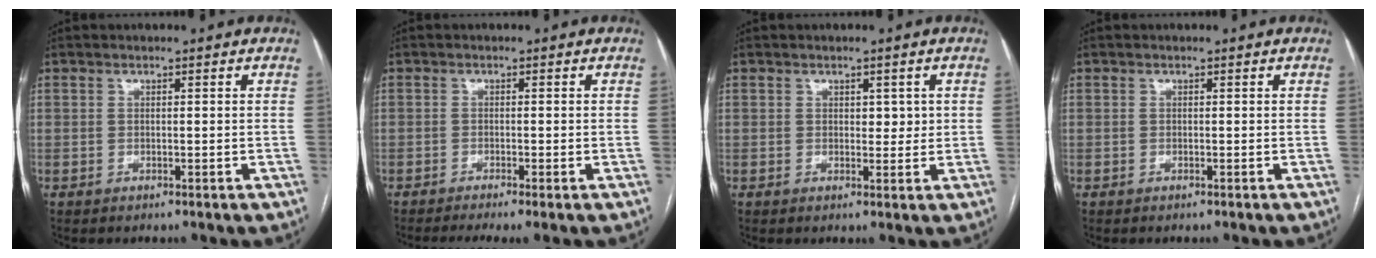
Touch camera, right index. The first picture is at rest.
{"total": 4.7, "force": [-3.6, -0.1, 3.0], "torque": [-0.043, -0.008, -0.057]}
{"total": 2.2, "force": [0.6, 1.4, 1.6], "torque": [-0.014, 0.000, 0.008]}
{"total": 0.0}